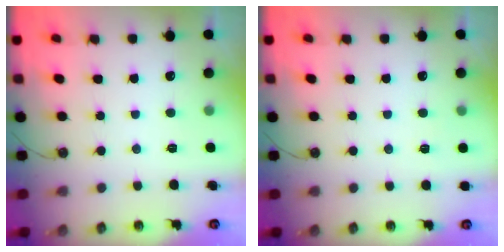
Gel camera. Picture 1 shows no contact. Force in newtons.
{"total": 2.6, "press": 1.9, "slide": 1.8}